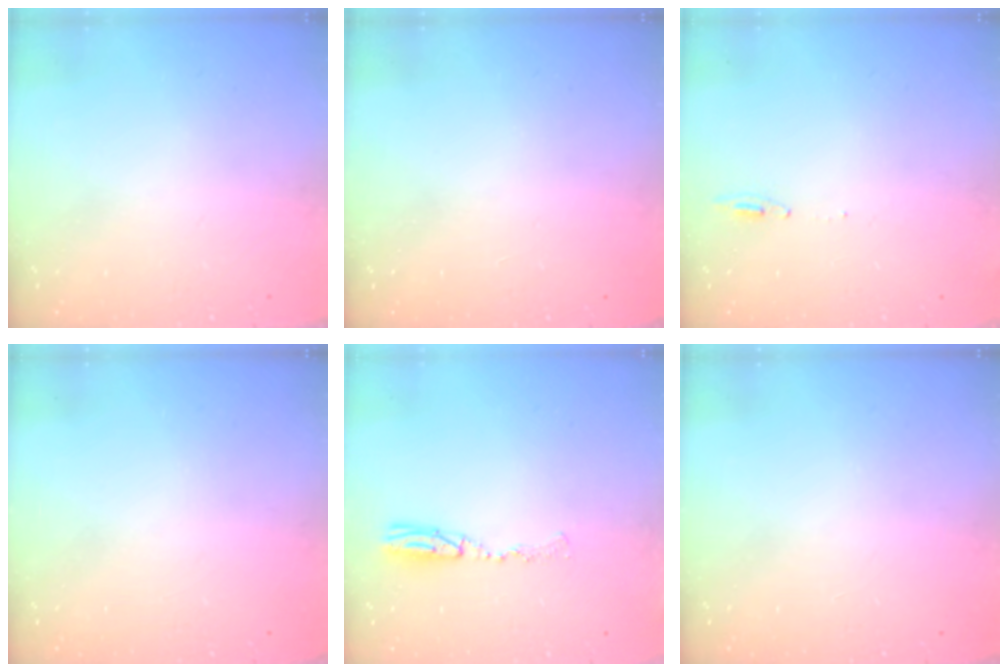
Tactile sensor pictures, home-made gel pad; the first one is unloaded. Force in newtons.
{"total": 0.0}
{"total": 4.8, "press": 4.6, "slide": 1.6}
{"total": 0.0}
{"total": 5.6, "press": 5.3, "slide": 1.9}
{"total": 0.0}